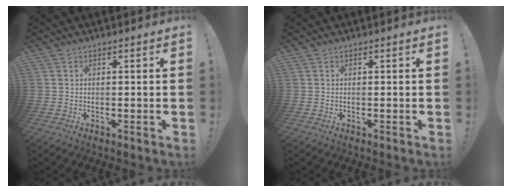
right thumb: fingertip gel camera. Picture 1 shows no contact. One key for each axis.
{"total": 0.0}